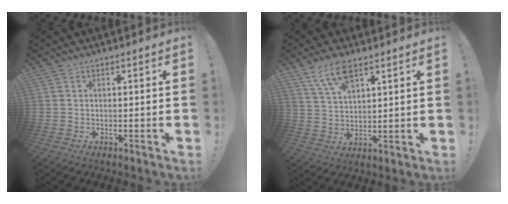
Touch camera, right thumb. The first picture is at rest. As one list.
[{"total": 8.9, "force": [6.0, 3.7, 5.5], "torque": [-0.105, -0.017, 0.112]}]